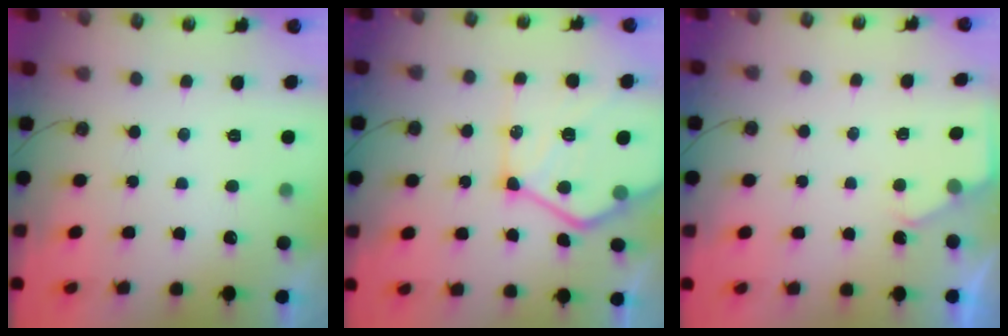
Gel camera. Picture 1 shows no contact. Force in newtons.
{"total": 18.1, "press": 18.0, "slide": 2.1}
{"total": 1.8, "press": 1.7, "slide": 0.3}